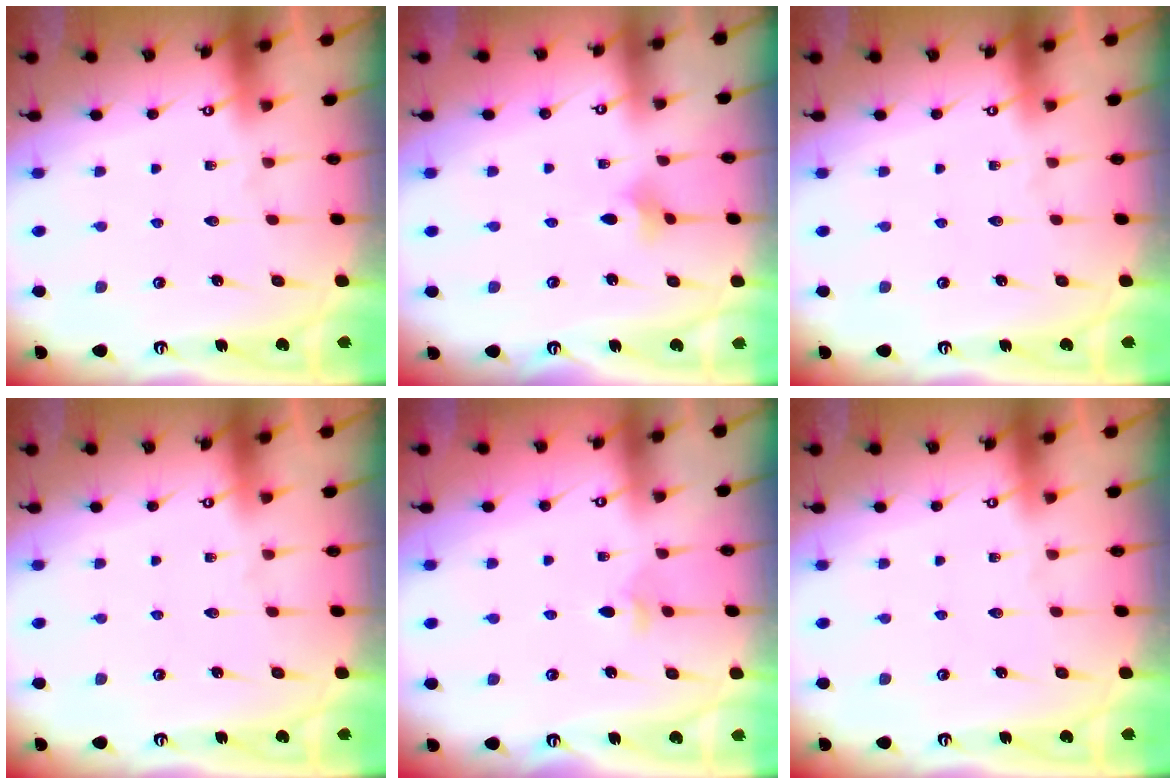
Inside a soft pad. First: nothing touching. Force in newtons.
{"total": 2.8, "press": 2.7, "slide": 0.6}
{"total": 0.0}
{"total": 0.0}
{"total": 4.4, "press": 4.3, "slide": 0.8}
{"total": 0.0}